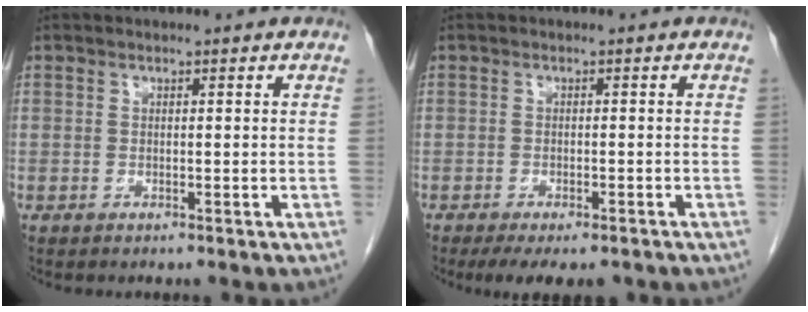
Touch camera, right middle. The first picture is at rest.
{"total": 7.6, "force": [-5.9, 2.5, 4.1], "torque": [-0.053, -0.010, -0.082]}